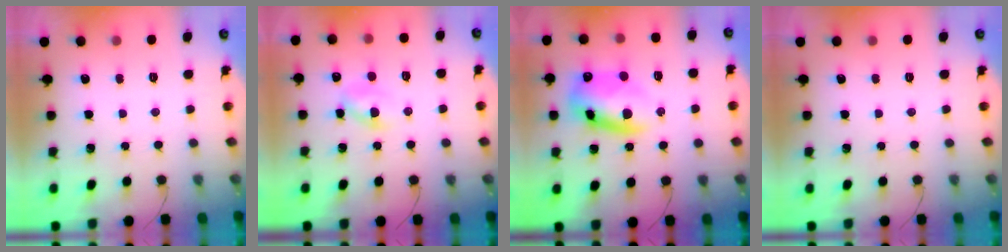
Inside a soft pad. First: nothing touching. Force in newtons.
{"total": 3.7, "press": 3.5, "slide": 1.0}
{"total": 11.1, "press": 10.8, "slide": 2.3}
{"total": 0.0}